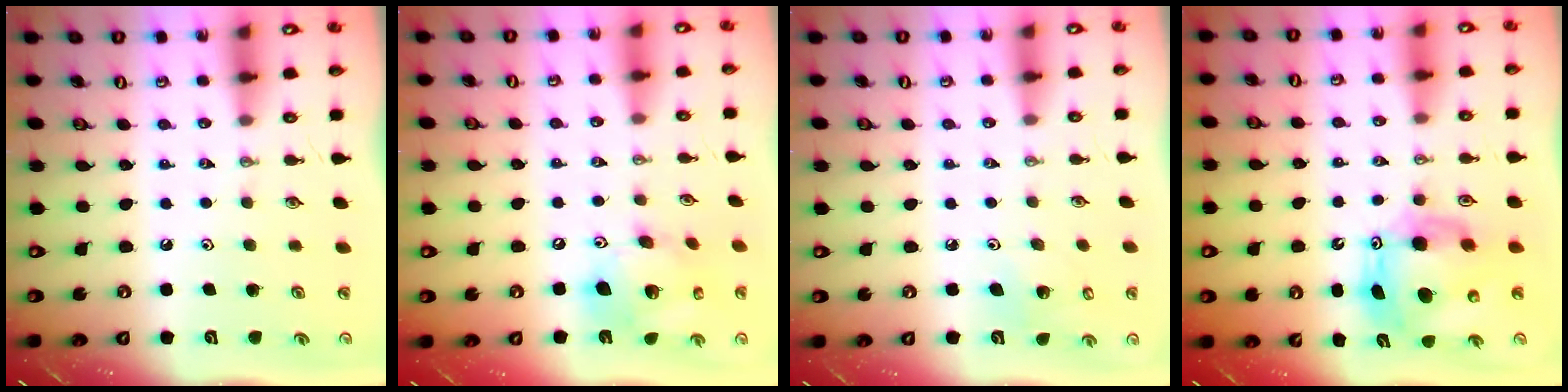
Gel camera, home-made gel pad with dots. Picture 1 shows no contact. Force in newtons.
{"total": 14.7, "press": 14.5, "slide": 2.5}
{"total": 5.1, "press": 4.6, "slide": 2.1}
{"total": 12.5, "press": 12.4, "slide": 1.2}